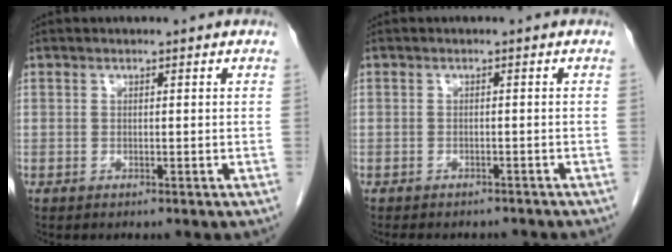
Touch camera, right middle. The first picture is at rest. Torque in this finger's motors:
{"motor_torque": [0.53, -0.61, -0.09, 0.01]}